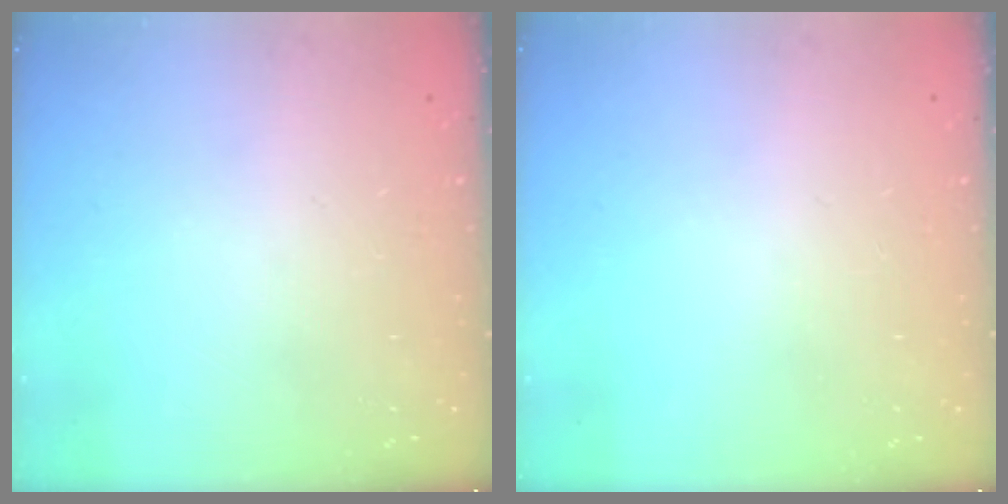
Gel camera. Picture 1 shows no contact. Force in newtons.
{"total": 0.0}